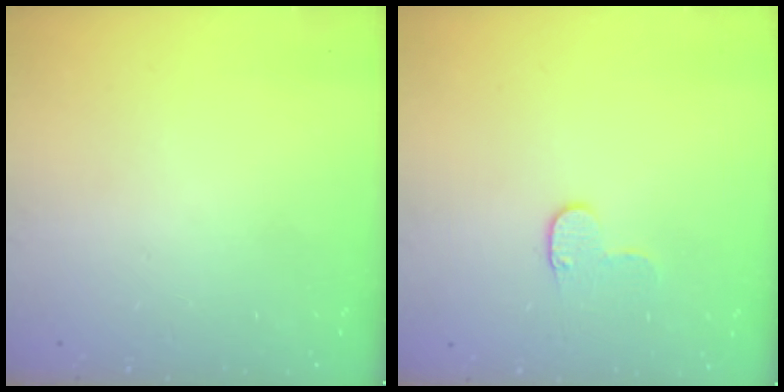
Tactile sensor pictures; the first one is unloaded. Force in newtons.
{"total": 5.1, "press": 5.1, "slide": 0.5}